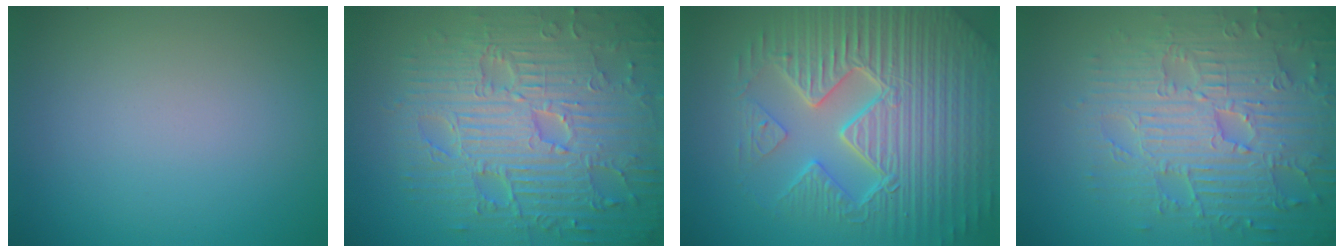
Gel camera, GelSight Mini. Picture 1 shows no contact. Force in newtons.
{"total": 10.8, "press": 7.2, "slide": 8.1}
{"total": 9.6, "press": 6.7, "slide": 6.8}
{"total": 7.9, "press": 6.1, "slide": 5.1}